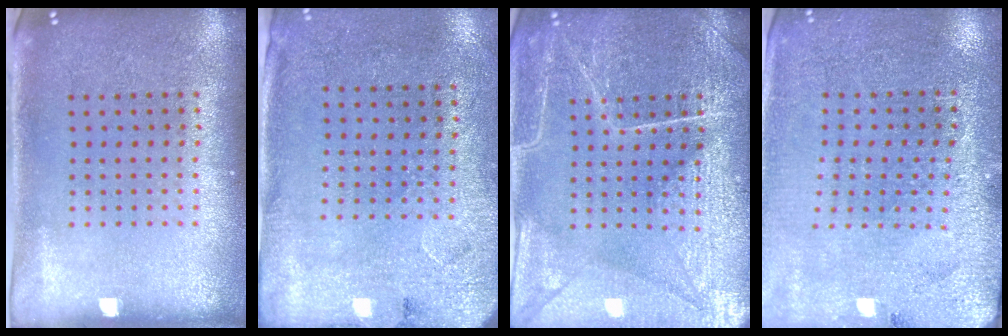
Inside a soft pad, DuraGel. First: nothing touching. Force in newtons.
{"total": 2.6, "press": 2.1, "slide": 1.5}
{"total": 4.2, "press": 4.2, "slide": 0.3}
{"total": 2.8, "press": 2.8, "slide": 0.3}